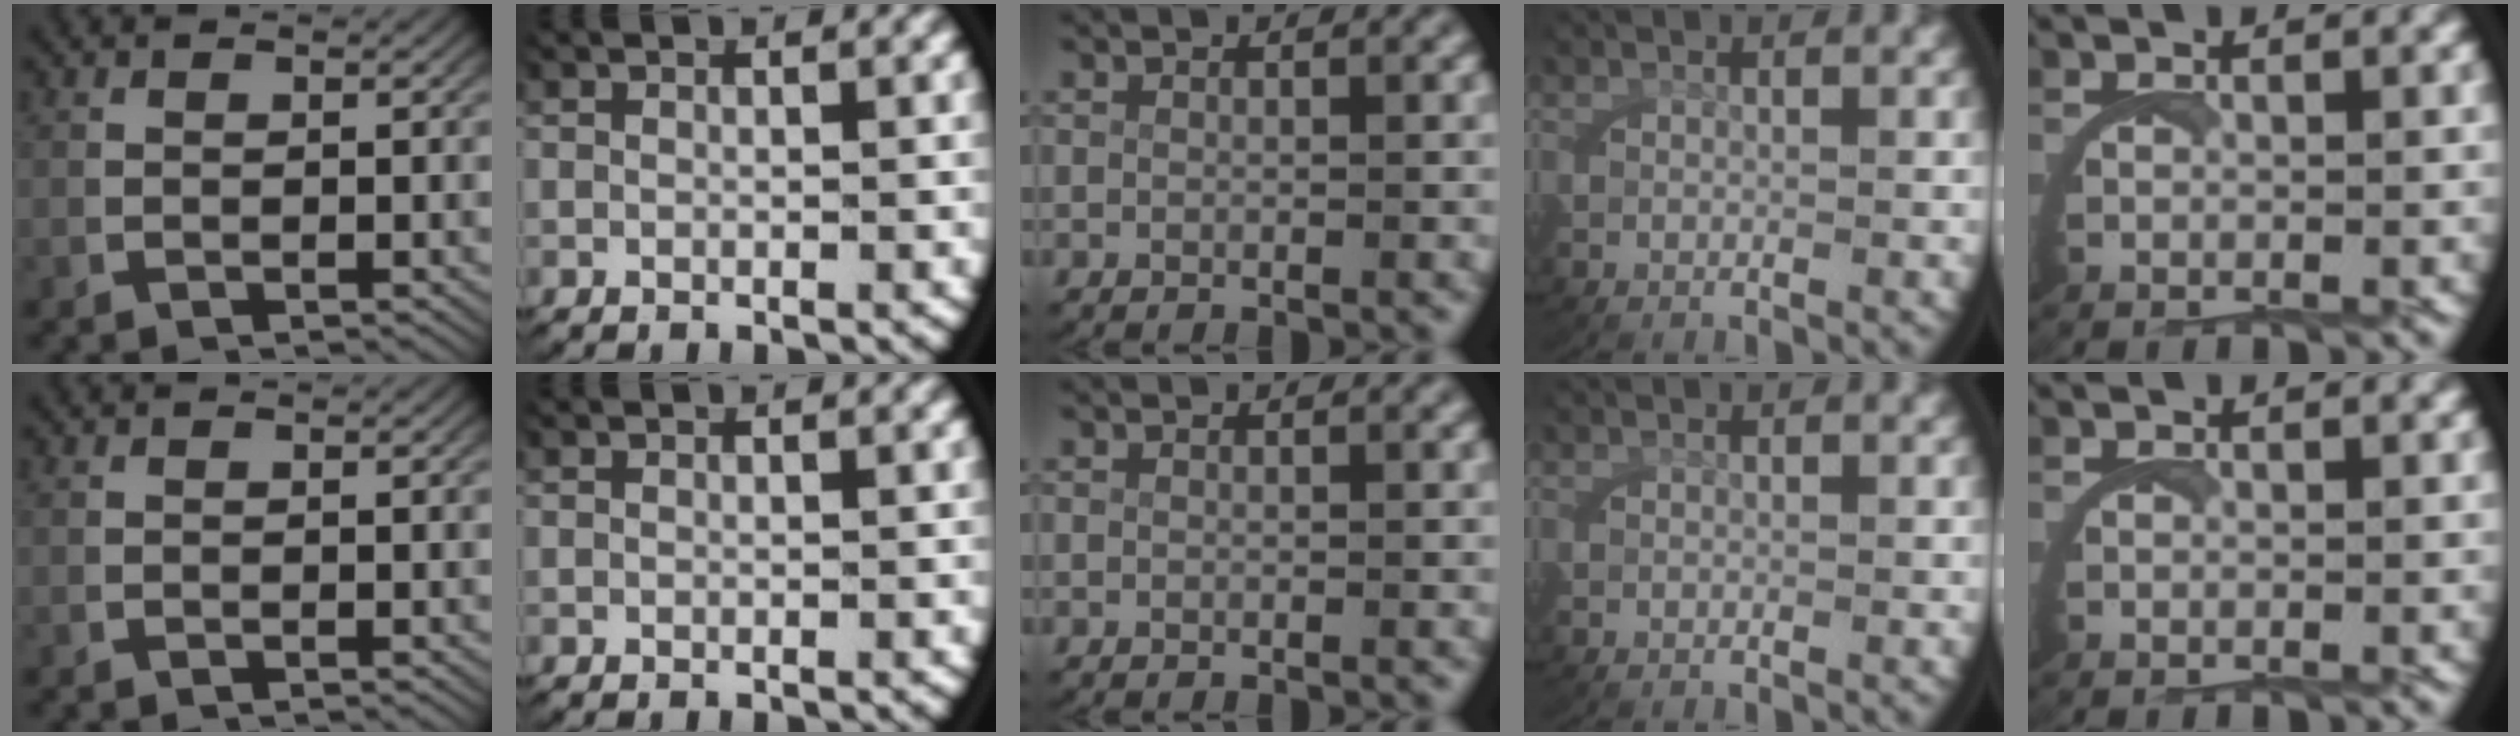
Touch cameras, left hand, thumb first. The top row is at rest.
{}